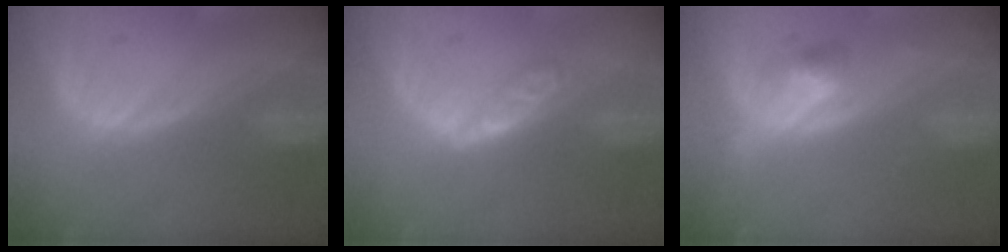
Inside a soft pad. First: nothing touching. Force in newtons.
{"total": 4.8, "press": 4.2, "slide": 2.3}
{"total": 3.7, "press": 3.7, "slide": 0.2}